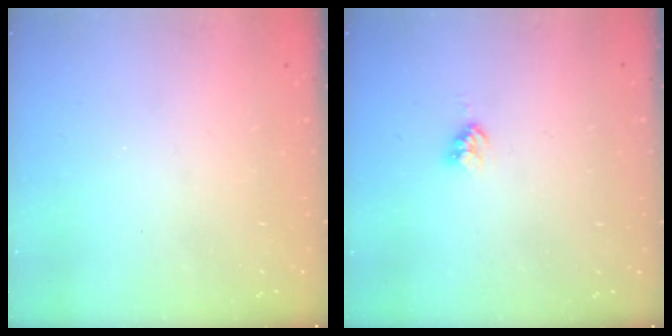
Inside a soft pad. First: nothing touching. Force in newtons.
{"total": 3.9, "press": 3.9, "slide": 0.4}